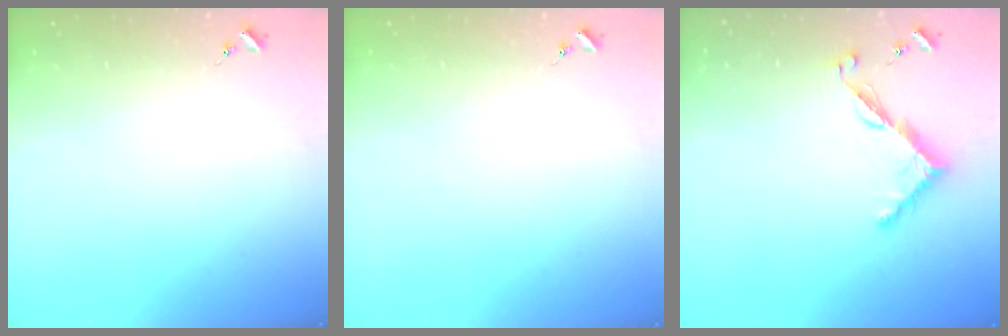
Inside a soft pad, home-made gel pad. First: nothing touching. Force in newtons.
{"total": 0.0}
{"total": 7.2, "press": 7.2, "slide": 0.3}